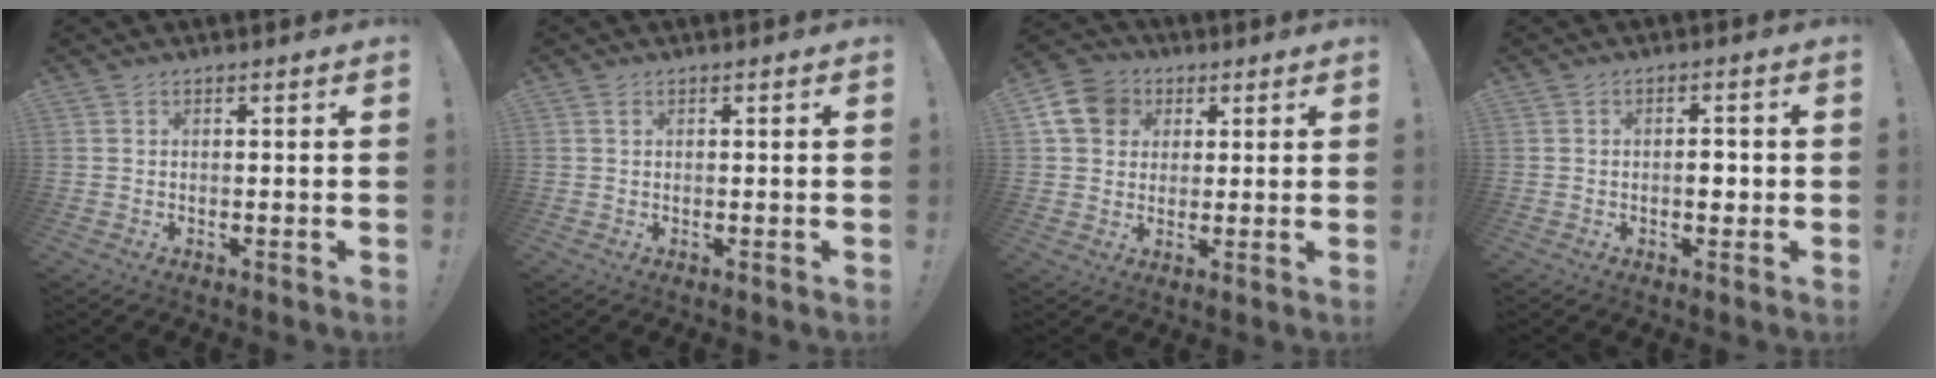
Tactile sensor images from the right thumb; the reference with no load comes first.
{"total": 0.8, "force": [0.4, 0.4, 0.6], "torque": [-0.005, -0.002, 0.006]}
{"total": 11.3, "force": [3.6, 9.7, 4.7], "torque": [-0.074, -0.008, 0.074]}
{"total": 3.4, "force": [-0.8, 2.0, 2.6], "torque": [-0.023, -0.001, -0.019]}